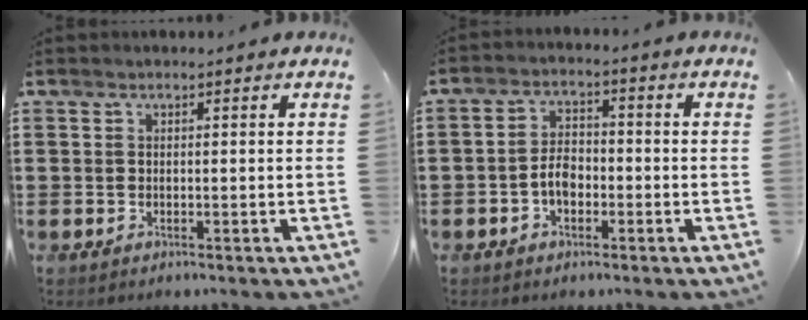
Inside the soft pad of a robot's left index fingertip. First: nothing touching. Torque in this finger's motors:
{"motor_torque": [0.52, 0.53, 0.48, 0.06]}